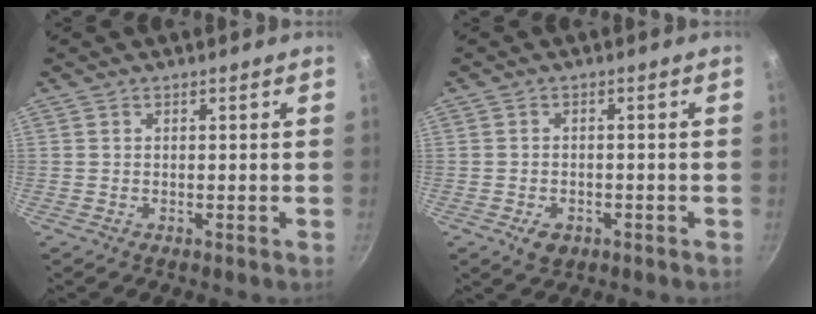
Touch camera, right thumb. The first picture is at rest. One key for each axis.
{"total": 3.7, "fx": -1.7, "fy": 2.6, "fz": 2.1, "tx": -0.032, "ty": 0.011, "tz": -0.019}